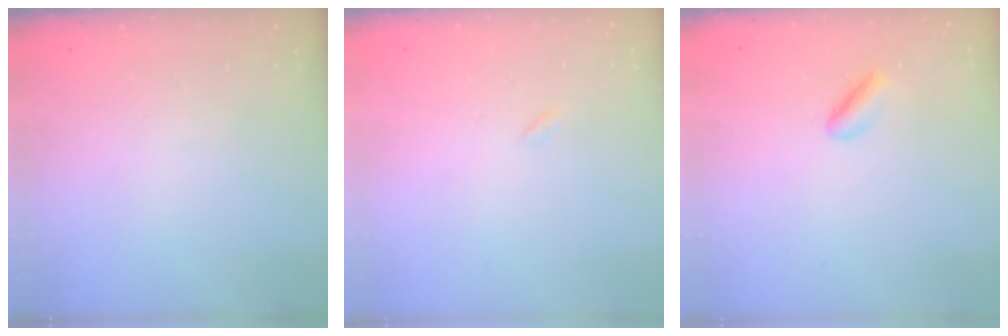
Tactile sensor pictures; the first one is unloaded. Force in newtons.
{"total": 0.0}
{"total": 1.7, "press": 1.6, "slide": 0.5}